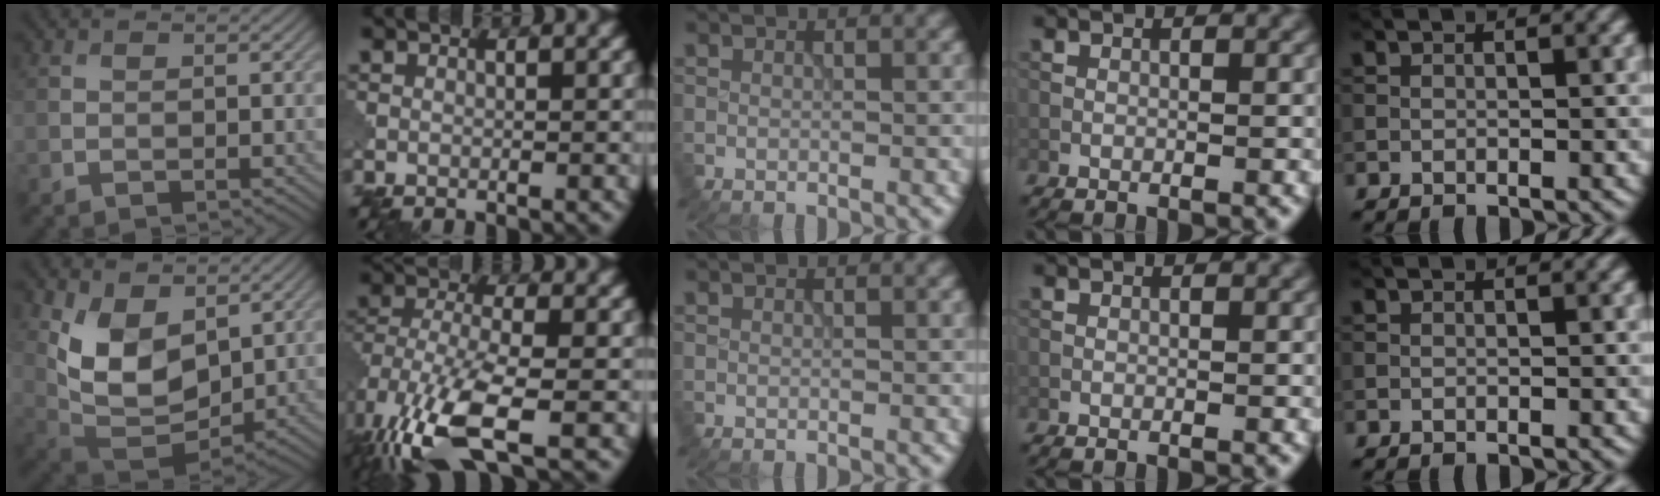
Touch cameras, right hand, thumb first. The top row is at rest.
{"thumb": {"total": 10.1, "force": [3.9, 6.1, 7.0], "torque": [-0.150, -0.011, 0.073]}, "index": {"total": 10.5, "force": [-5.1, 4.0, 8.3], "torque": [-0.186, -0.018, -0.100]}}